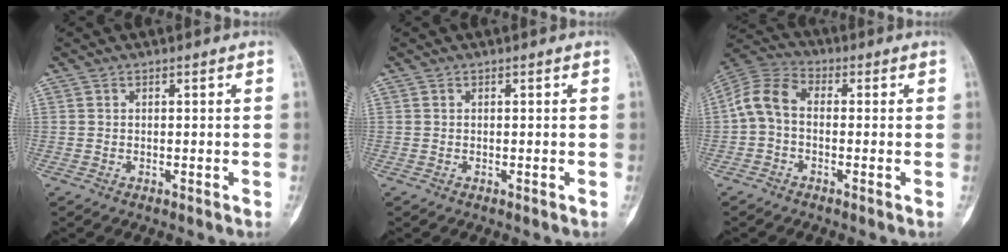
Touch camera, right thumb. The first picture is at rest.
{"total": 0.0}
{"total": 8.5, "force": [-0.7, 6.0, 6.0], "torque": [-0.114, 0.027, -0.028]}